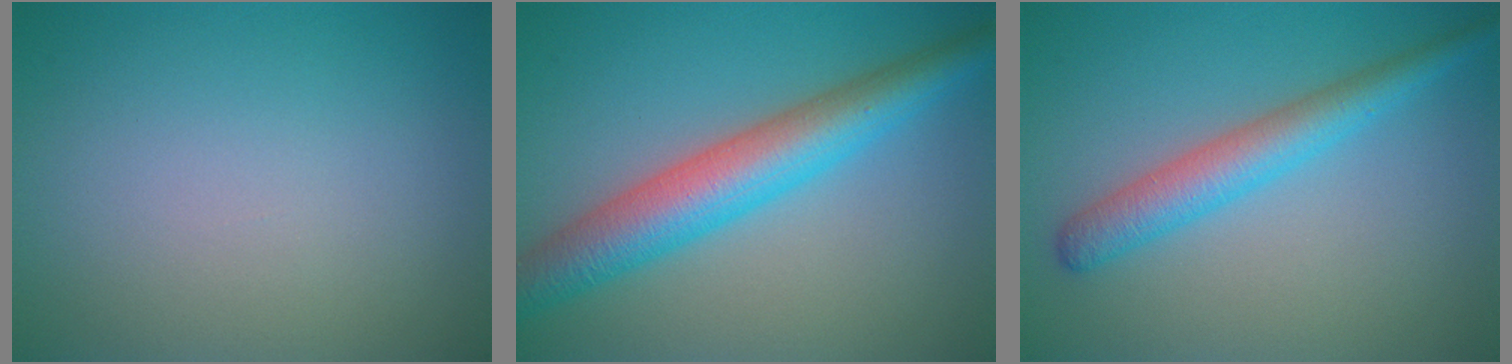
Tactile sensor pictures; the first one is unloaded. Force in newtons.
{"total": 6.9, "press": 6.9, "slide": 0.1}
{"total": 3.8, "press": 3.8, "slide": 0.3}